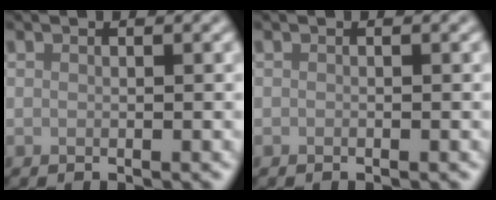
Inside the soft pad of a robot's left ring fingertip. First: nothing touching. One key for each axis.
{"total": 0.0}